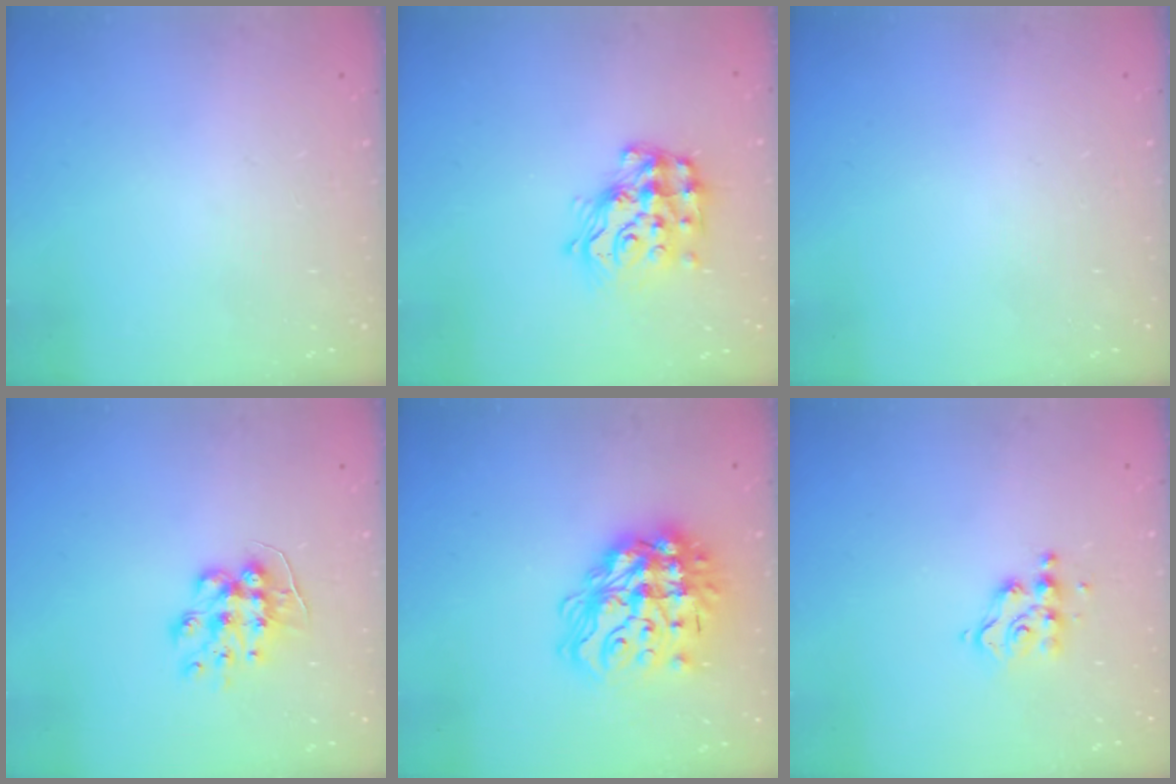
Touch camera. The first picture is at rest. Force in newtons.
{"total": 13.2, "press": 13.2, "slide": 1.0}
{"total": 0.0}
{"total": 9.6, "press": 9.5, "slide": 0.9}
{"total": 21.1, "press": 21.0, "slide": 2.0}
{"total": 6.8, "press": 6.7, "slide": 0.6}